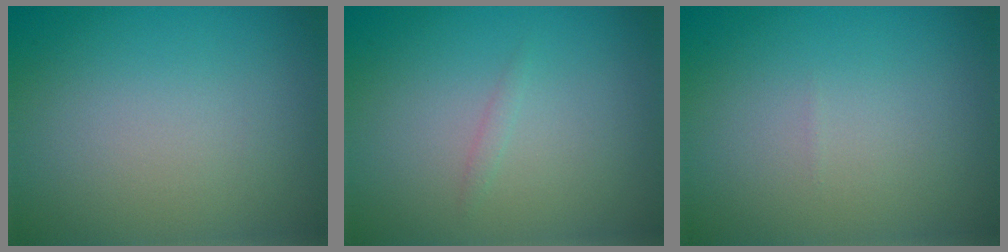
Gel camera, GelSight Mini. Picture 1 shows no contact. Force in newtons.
{"total": 0.5, "press": 0.5, "slide": 0.0}
{"total": 0.0}